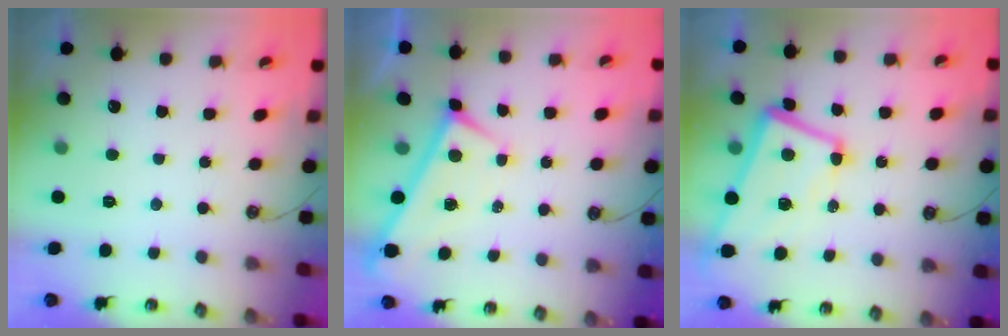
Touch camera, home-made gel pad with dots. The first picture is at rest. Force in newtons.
{"total": 0.0}
{"total": 5.6, "press": 5.3, "slide": 1.7}